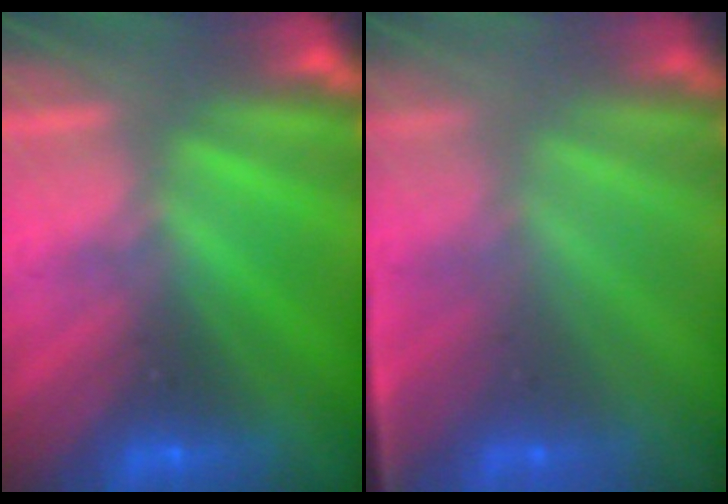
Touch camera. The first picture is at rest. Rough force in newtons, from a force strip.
{"total": 1.1}